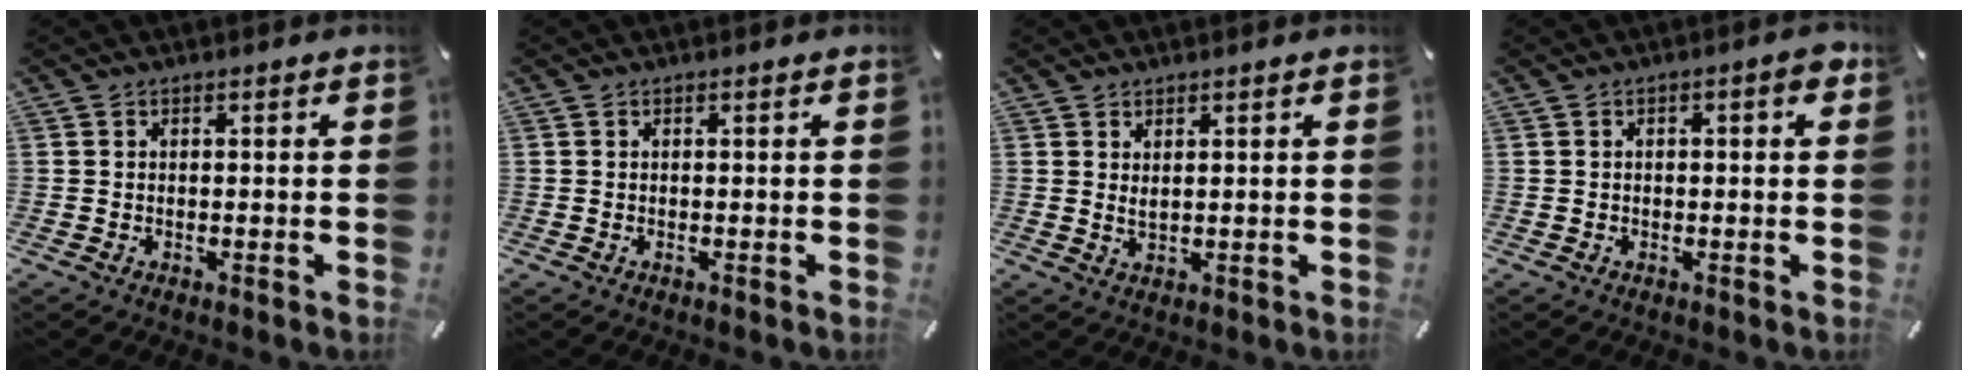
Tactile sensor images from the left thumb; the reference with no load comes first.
{"total": 0.0}
{"total": 1.7, "force": [1.1, 0.6, 1.1], "torque": [-0.023, 0.000, 0.020]}
{"total": 2.9, "force": [0.2, 1.1, 2.7], "torque": [-0.042, 0.005, 0.001]}